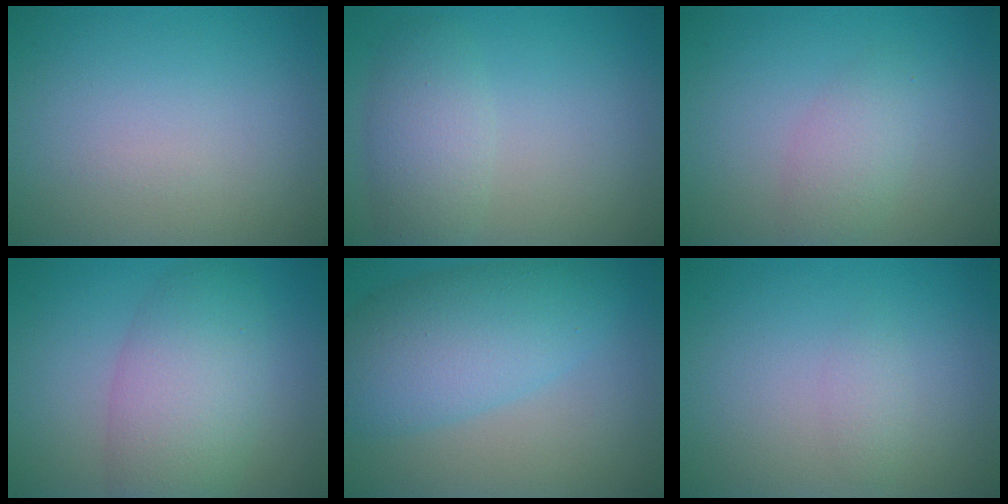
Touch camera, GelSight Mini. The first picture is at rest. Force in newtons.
{"total": 3.4, "press": 3.4, "slide": 0.1}
{"total": 2.3, "press": 2.3, "slide": 0.1}
{"total": 6.5, "press": 6.5, "slide": 0.2}
{"total": 7.4, "press": 7.4, "slide": 0.3}
{"total": 1.0, "press": 1.0, "slide": 0.0}